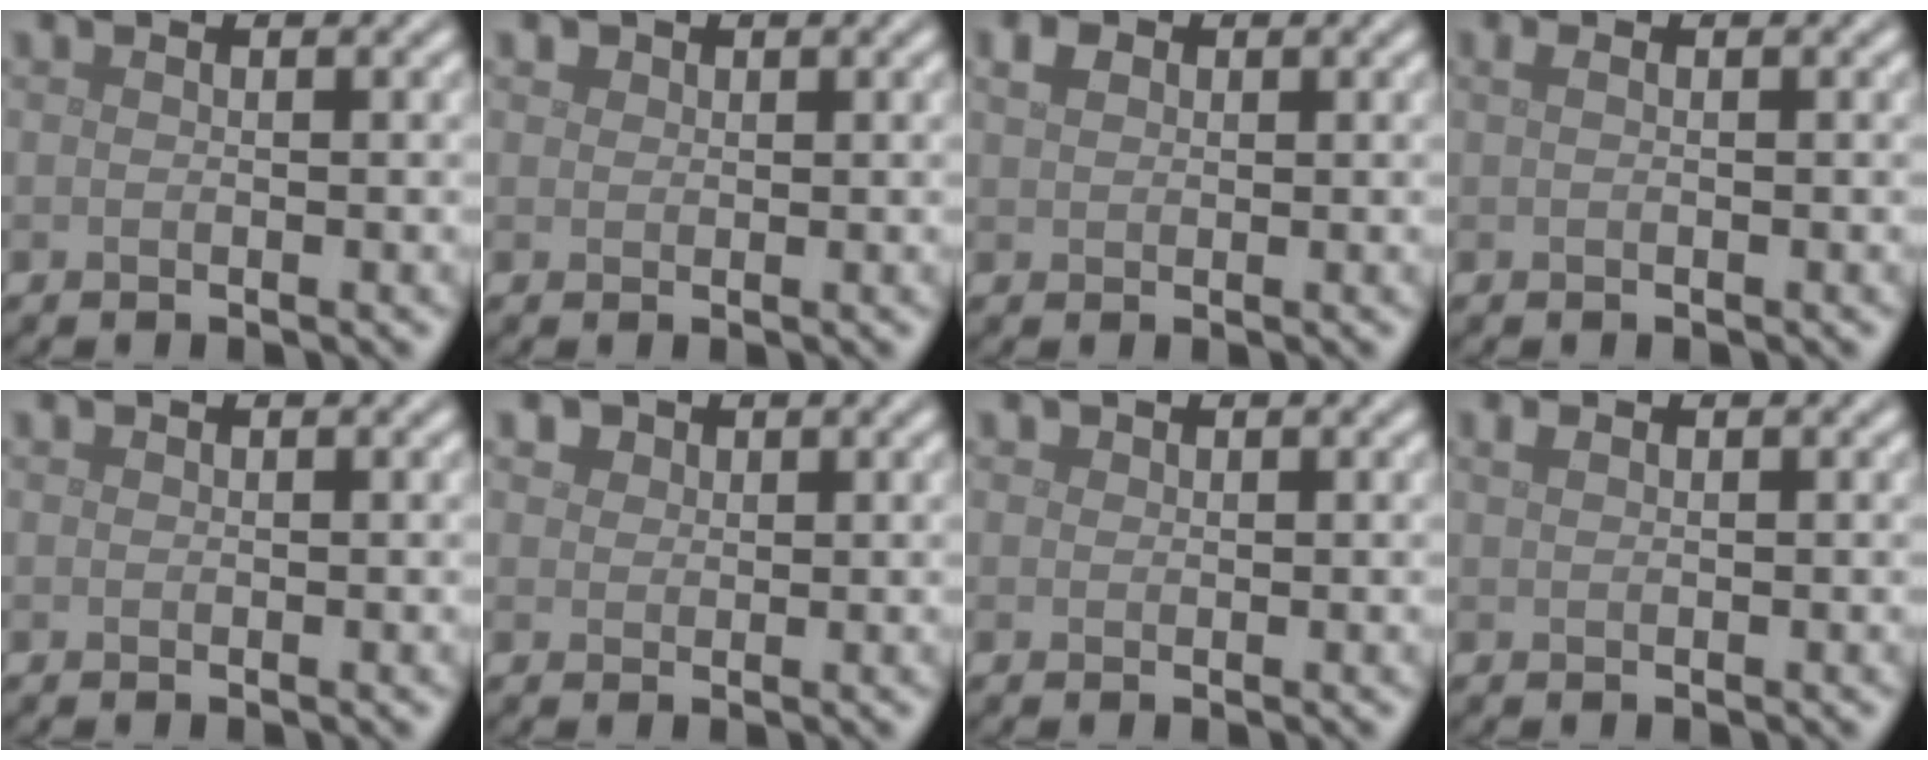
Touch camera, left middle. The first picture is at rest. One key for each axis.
{"total": 0.8, "fx": 0.5, "fy": 0.7, "fz": 0.2, "tx": -0.002, "ty": 0.000, "tz": 0.007}
{"total": 1.6, "fx": 0.7, "fy": 1.2, "fz": 0.8, "tx": -0.017, "ty": 0.007, "tz": 0.011}
{"total": 0.7, "fx": 0.2, "fy": 0.2, "fz": 0.6, "tx": -0.014, "ty": 0.006, "tz": 0.005}
{"total": 0.0}
{"total": 2.4, "fx": 1.5, "fy": 1.7, "fz": 0.9, "tx": -0.023, "ty": 0.002, "tz": 0.020}
{"total": 0.5, "fx": 0.3, "fy": 0.4, "fz": 0.1, "tx": 0.003, "ty": -0.001, "tz": 0.006}
{"total": 0.7, "fx": 0.5, "fy": 0.4, "fz": 0.4, "tx": -0.010, "ty": 0.002, "tz": 0.011}